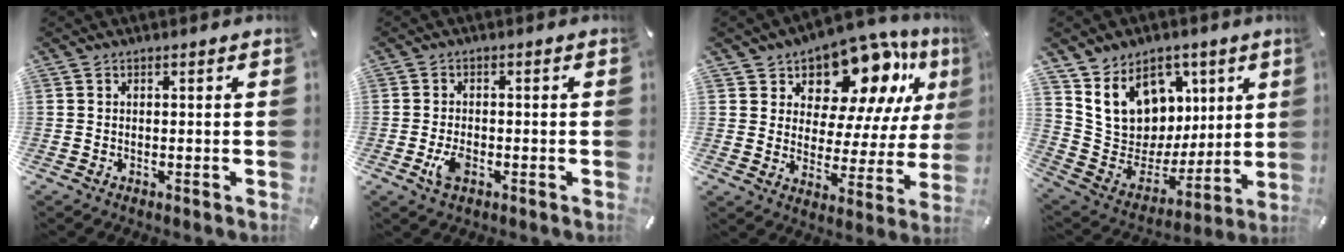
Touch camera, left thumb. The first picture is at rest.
{"total": 4.2, "force": [-1.5, 2.6, 3.0], "torque": [-0.070, 0.001, -0.029]}
{"total": 14.2, "force": [10.4, 7.9, 5.7], "torque": [-0.093, -0.088, 0.179]}
{"total": 15.0, "force": [7.2, 12.3, 4.5], "torque": [-0.081, -0.055, 0.150]}